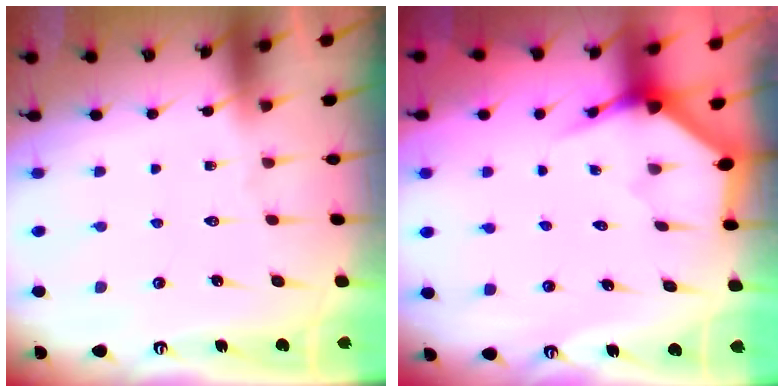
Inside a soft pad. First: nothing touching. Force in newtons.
{"total": 3.5, "press": 3.5, "slide": 0.1}